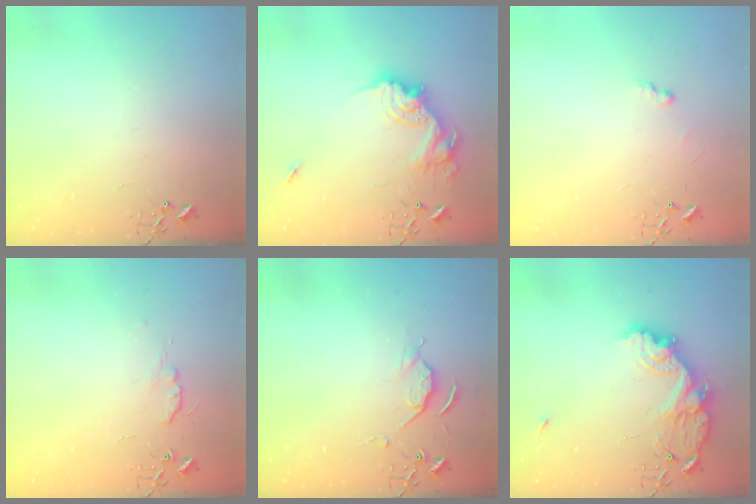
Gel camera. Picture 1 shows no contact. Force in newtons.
{"total": 17.5, "press": 17.4, "slide": 1.9}
{"total": 5.2, "press": 5.2, "slide": 0.4}
{"total": 5.6, "press": 5.5, "slide": 0.7}
{"total": 5.2, "press": 5.2, "slide": 0.7}
{"total": 15.3, "press": 15.2, "slide": 1.1}